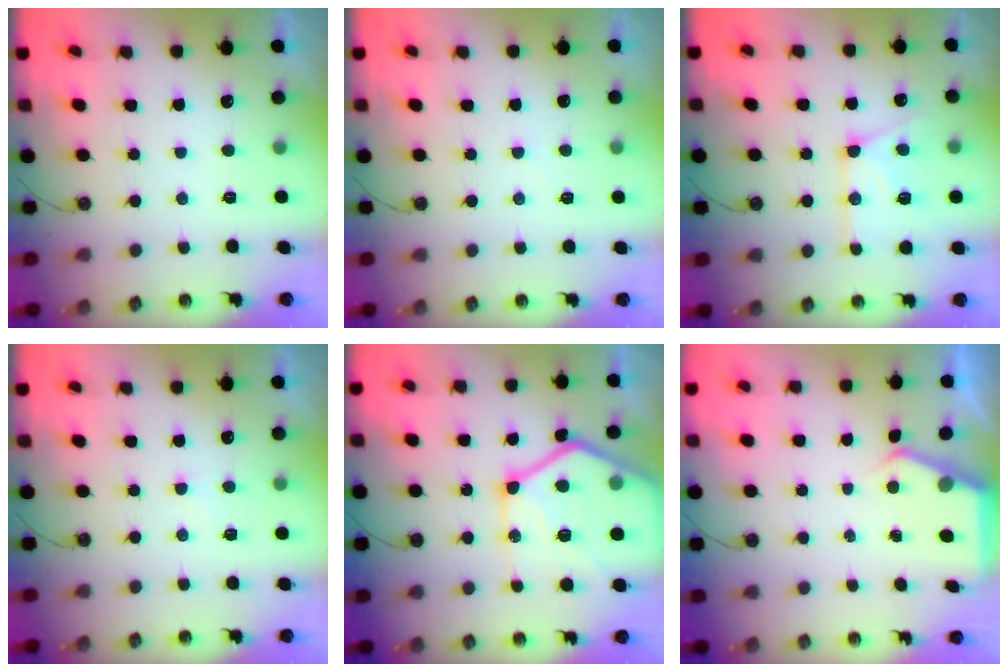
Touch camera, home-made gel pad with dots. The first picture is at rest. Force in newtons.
{"total": 3.0, "press": 3.0, "slide": 0.4}
{"total": 13.5, "press": 13.4, "slide": 1.7}
{"total": 4.7, "press": 4.6, "slide": 0.5}
{"total": 23.3, "press": 23.2, "slide": 1.8}
{"total": 4.6, "press": 4.6, "slide": 0.5}